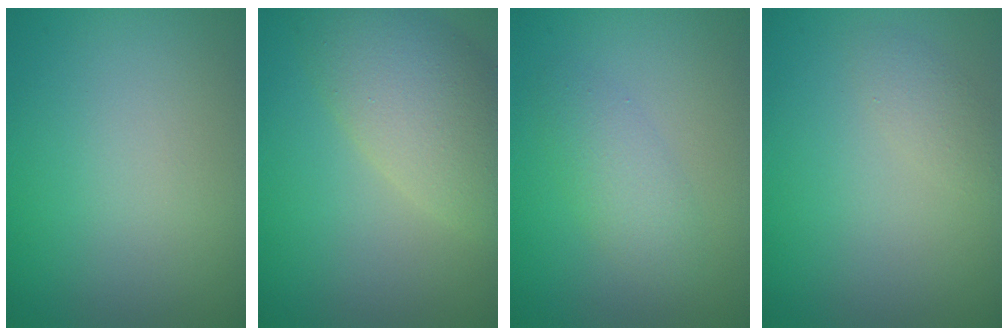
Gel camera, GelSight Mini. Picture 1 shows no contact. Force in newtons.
{"total": 6.9, "press": 6.9, "slide": 0.9}
{"total": 2.4, "press": 2.4, "slide": 0.1}
{"total": 1.3, "press": 1.3, "slide": 0.1}